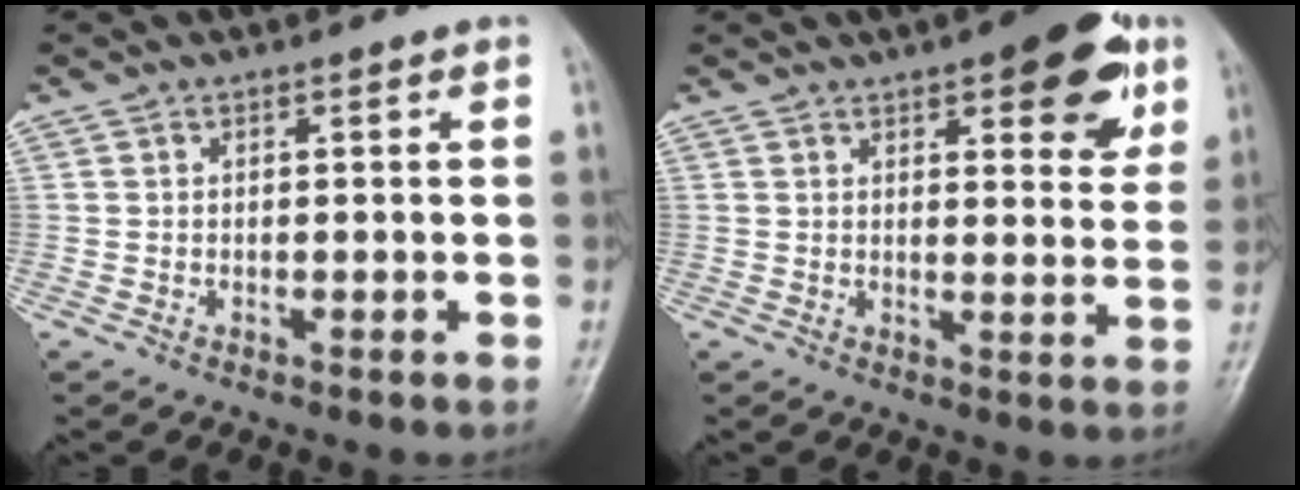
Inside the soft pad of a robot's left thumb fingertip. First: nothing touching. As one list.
[{"total": 11.9, "force": [6.1, 4.5, 9.2], "torque": [-0.081, -0.020, 0.071]}]